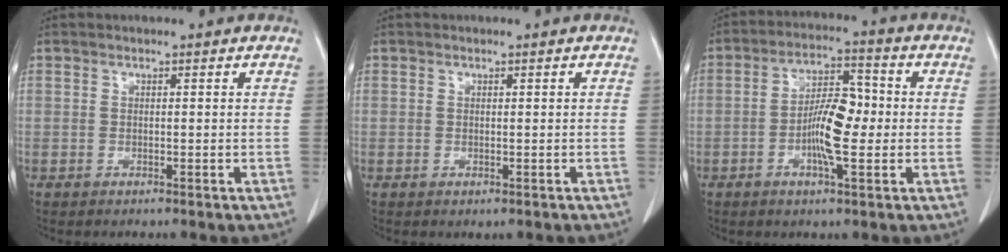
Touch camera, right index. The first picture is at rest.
{"total": 0.7, "force": [-0.1, 0.6, 0.1], "torque": [-0.001, 0.003, 0.000]}
{"total": 8.6, "force": [-1.1, 2.4, 8.1], "torque": [-0.149, 0.013, -0.021]}